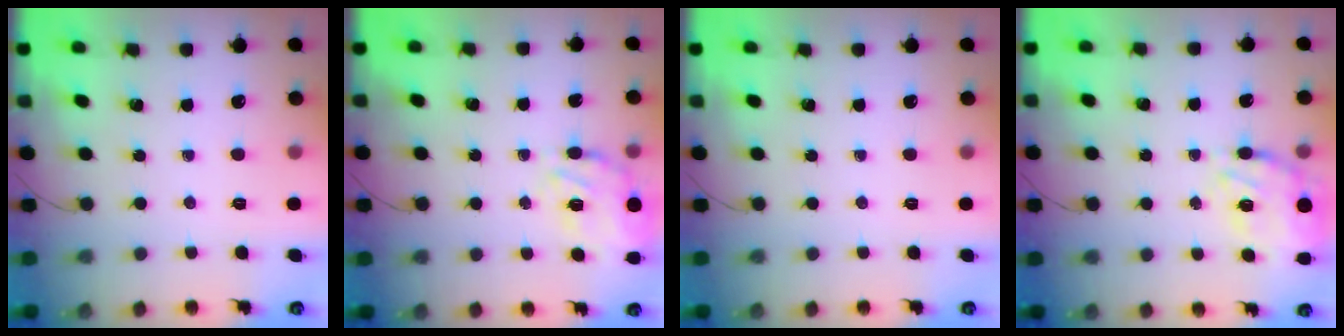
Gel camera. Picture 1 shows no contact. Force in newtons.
{"total": 12.5, "press": 12.0, "slide": 3.4}
{"total": 0.0}
{"total": 13.2, "press": 12.5, "slide": 4.1}